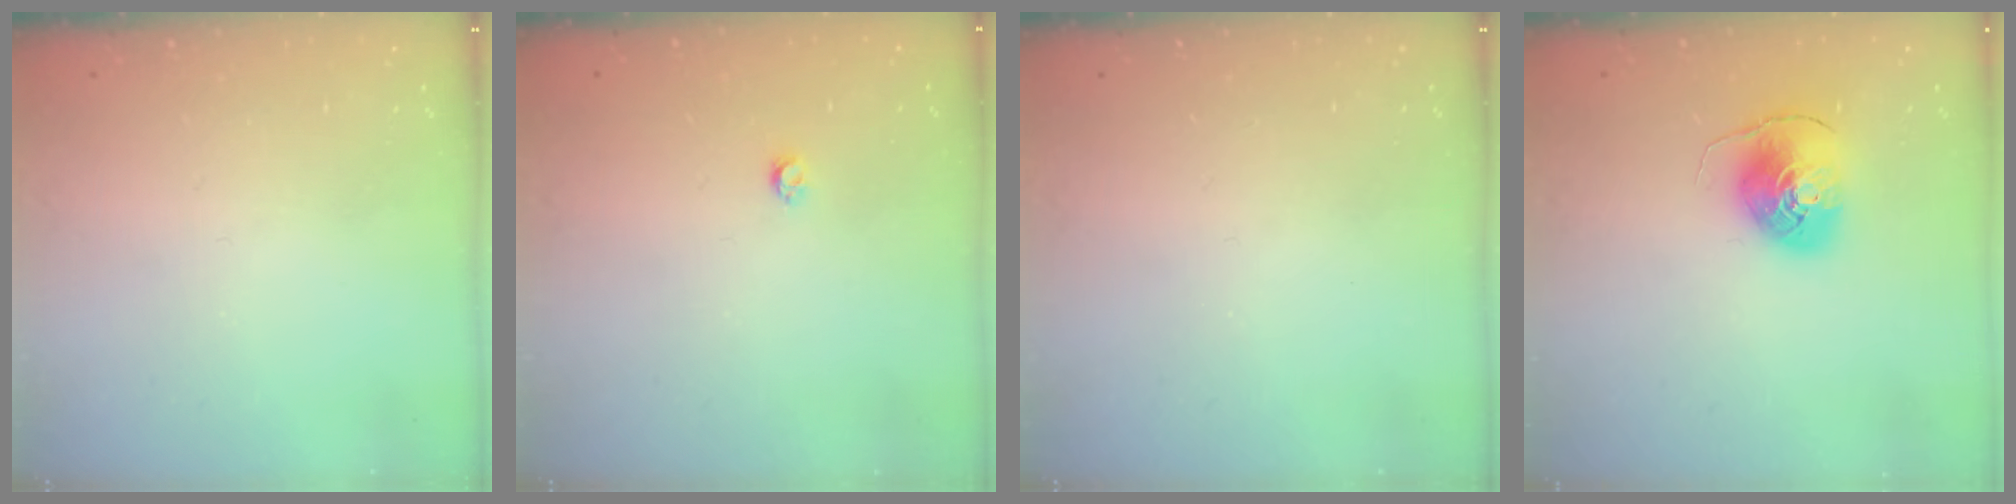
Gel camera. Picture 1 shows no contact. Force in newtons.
{"total": 2.9, "press": 2.8, "slide": 0.5}
{"total": 0.0}
{"total": 8.1, "press": 8.1, "slide": 0.6}